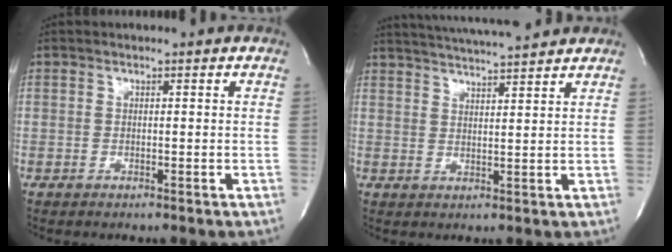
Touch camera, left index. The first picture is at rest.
{"total": 10.9, "force": [10.1, 0.0, 4.2], "torque": [-0.078, 0.019, 0.147]}